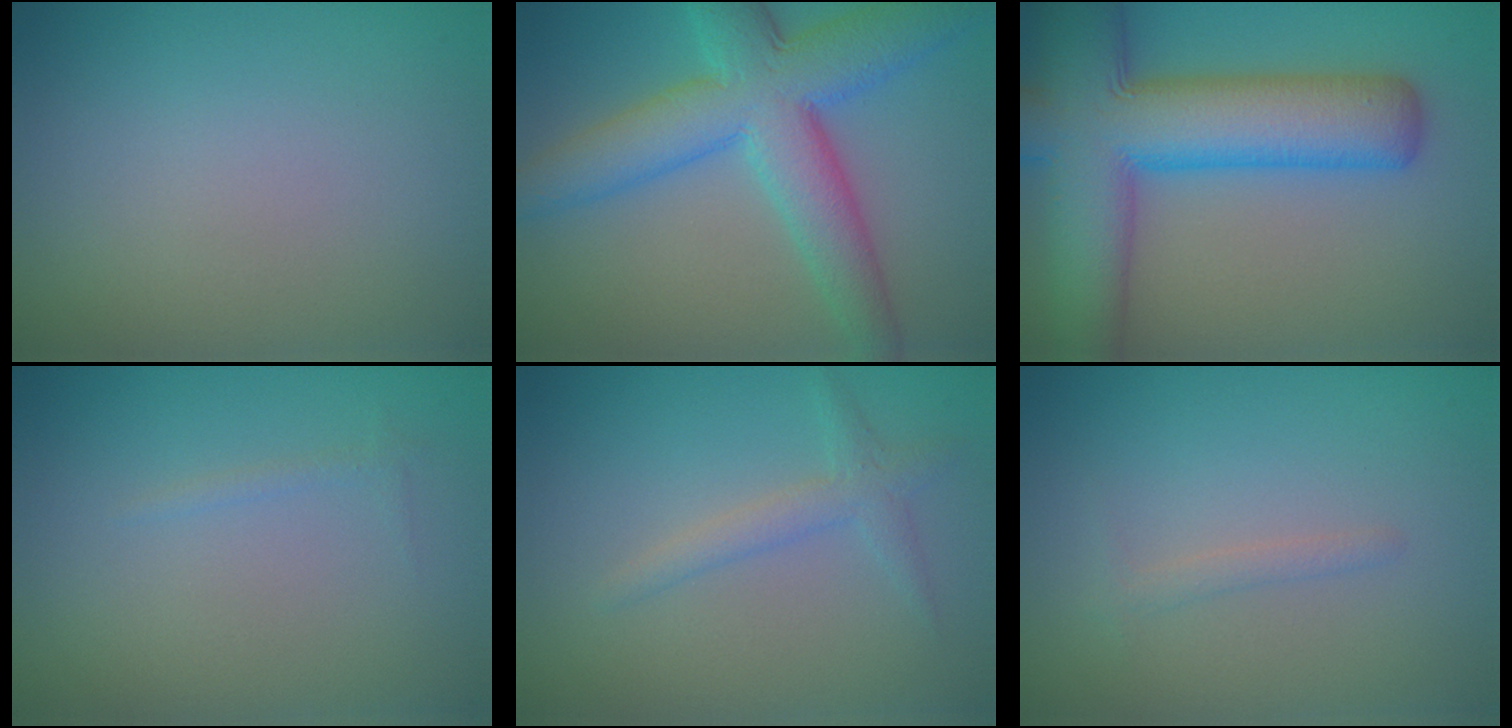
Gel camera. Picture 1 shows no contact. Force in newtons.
{"total": 9.1, "press": 9.1, "slide": 0.3}
{"total": 12.8, "press": 12.8, "slide": 0.5}
{"total": 0.5, "press": 0.5, "slide": 0.1}
{"total": 1.9, "press": 1.9, "slide": 0.1}
{"total": 1.0, "press": 1.0, "slide": 0.0}